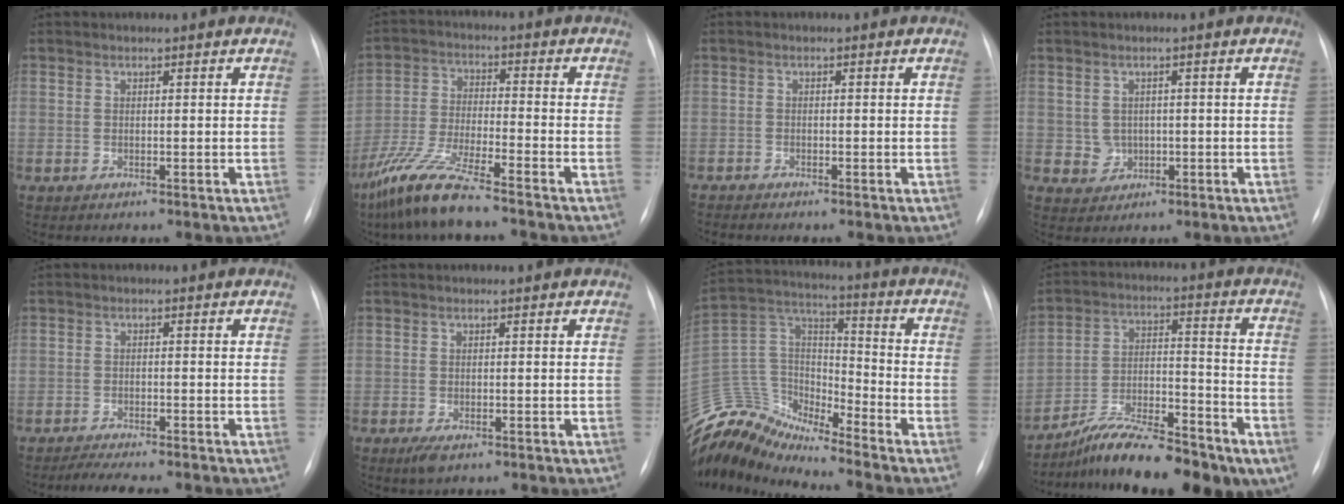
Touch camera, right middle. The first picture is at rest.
{"total": 9.6, "force": [-7.5, 0.3, 6.0], "torque": [-0.132, -0.030, -0.150]}
{"total": 1.1, "force": [-1.0, 0.0, 0.3], "torque": [-0.004, -0.002, -0.019]}
{"total": 2.8, "force": [-0.1, 2.6, 0.8], "torque": [-0.011, 0.004, 0.006]}
{"total": 4.7, "force": [-4.1, 0.8, 2.3], "torque": [-0.035, -0.010, -0.060]}
{"total": 2.1, "force": [-1.2, 0.9, 1.5], "torque": [-0.033, -0.004, -0.016]}
{"total": 11.0, "force": [-10.9, 0.8, 0.6], "torque": [-0.019, 0.067, -0.217]}
{"total": 16.2, "force": [-12.0, 4.1, 10.1], "torque": [-0.151, 0.019, -0.196]}